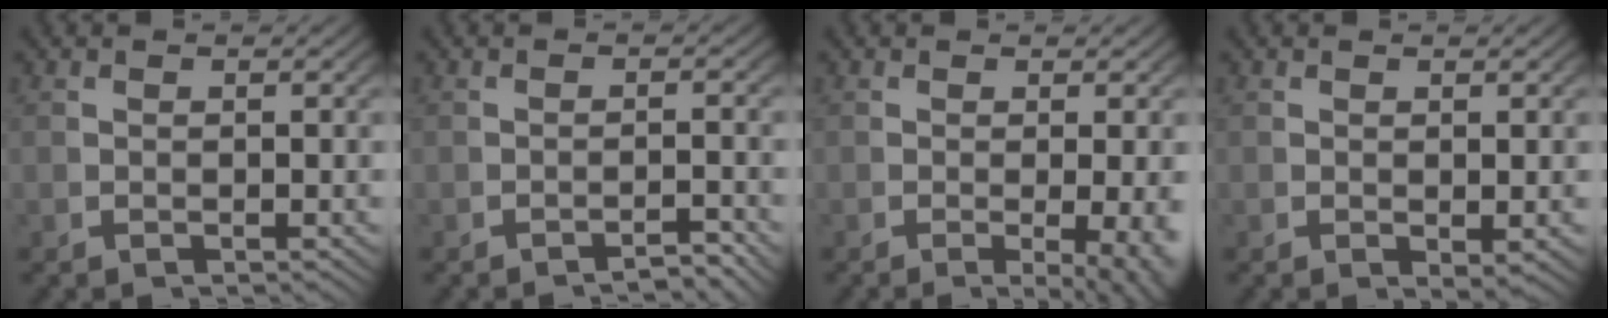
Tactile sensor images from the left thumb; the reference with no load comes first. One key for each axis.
{"total": 2.1, "fx": -2.0, "fy": 0.1, "fz": 0.7, "tx": -0.013, "ty": -0.003, "tz": -0.031}
{"total": 4.9, "fx": -1.6, "fy": 1.8, "fz": 4.3, "tx": -0.068, "ty": -0.022, "tz": -0.015}
{"total": 1.1, "fx": 0.5, "fy": 0.4, "fz": 0.8, "tx": -0.014, "ty": -0.005, "tz": 0.013}